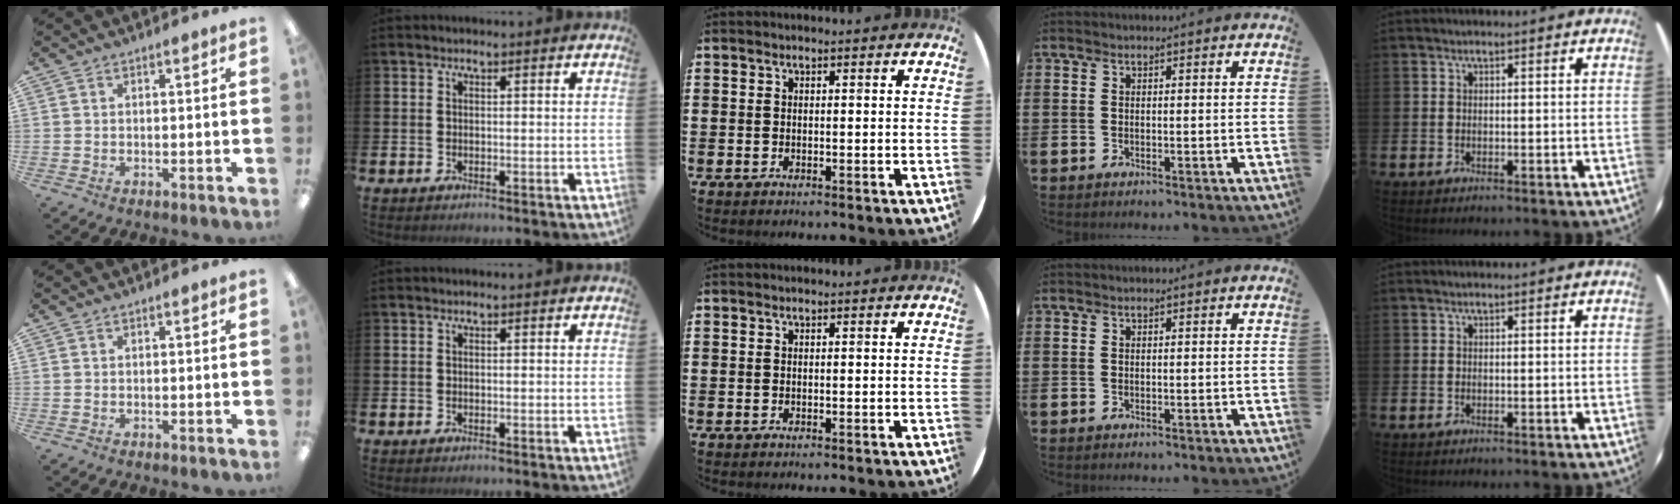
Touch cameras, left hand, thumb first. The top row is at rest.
{}